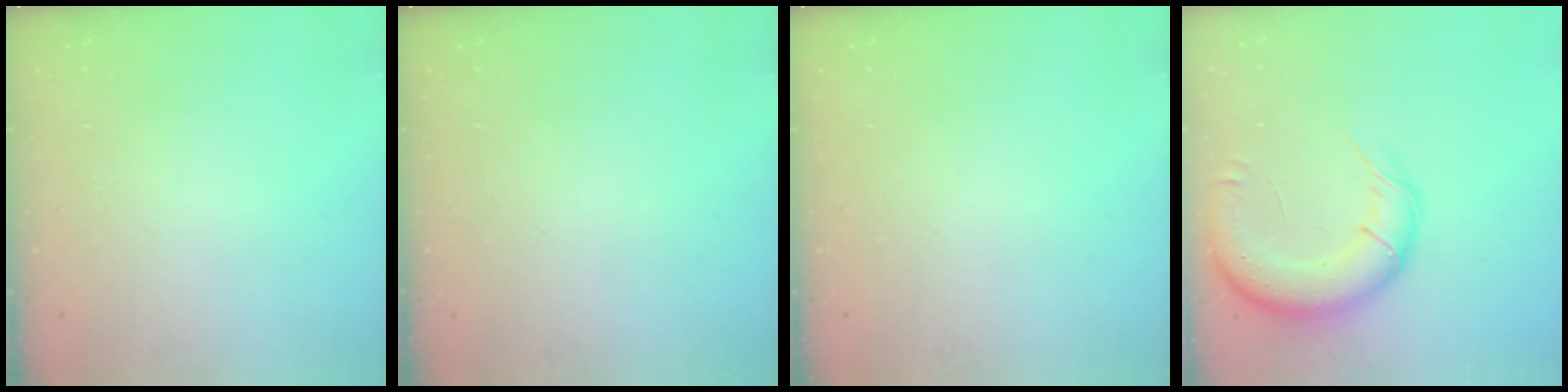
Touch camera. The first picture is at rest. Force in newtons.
{"total": 0.0}
{"total": 0.0}
{"total": 17.2, "press": 16.7, "slide": 4.1}